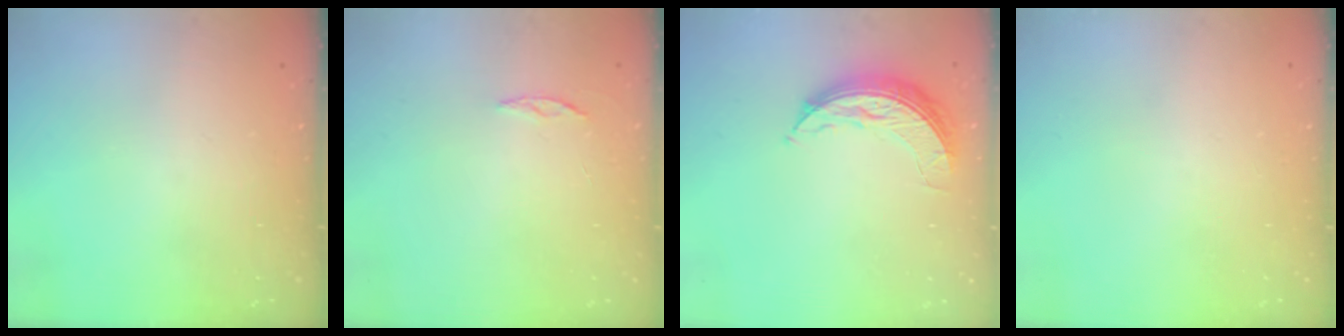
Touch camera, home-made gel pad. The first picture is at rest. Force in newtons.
{"total": 3.1, "press": 3.1, "slide": 0.3}
{"total": 7.6, "press": 7.6, "slide": 0.1}
{"total": 0.0}